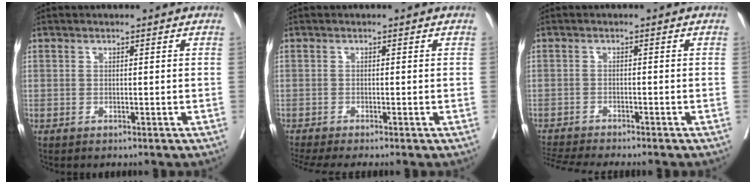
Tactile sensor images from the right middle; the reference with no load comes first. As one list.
[{"total": 4.0, "force": [-3.5, -0.6, 1.8], "torque": [-0.028, -0.015, -0.062]}, {"total": 6.9, "force": [-6.5, -0.6, 2.4], "torque": [-0.040, -0.015, -0.105]}]